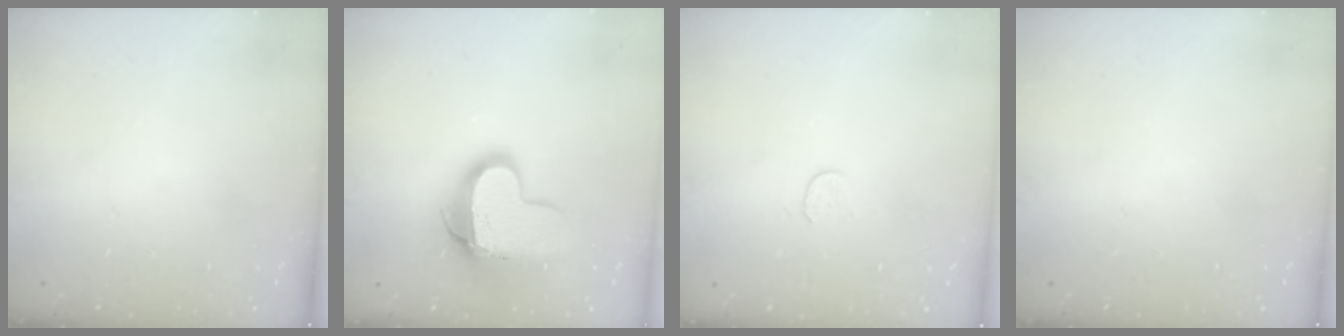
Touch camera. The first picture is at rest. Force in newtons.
{"total": 12.8, "press": 12.7, "slide": 1.4}
{"total": 3.7, "press": 3.7, "slide": 0.3}
{"total": 0.0}